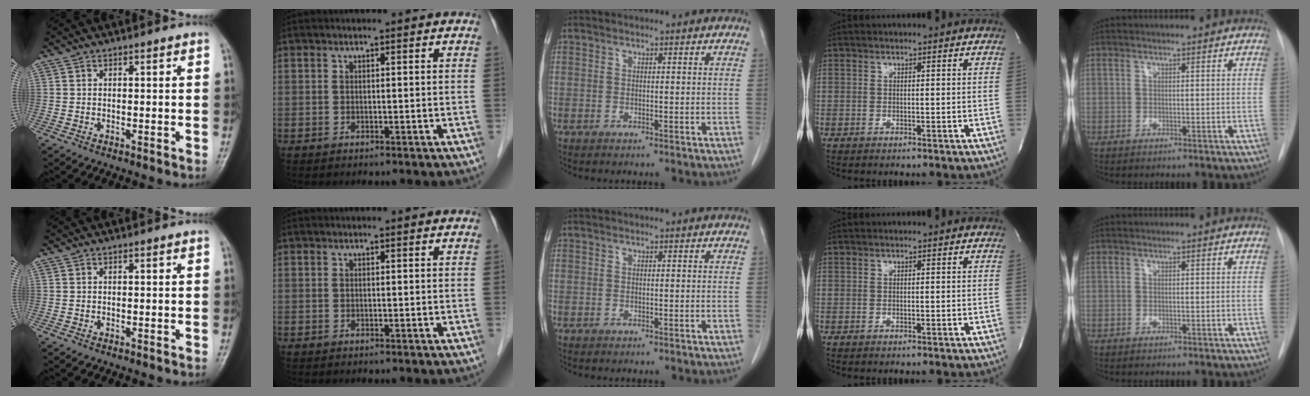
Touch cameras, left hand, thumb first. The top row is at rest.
{}